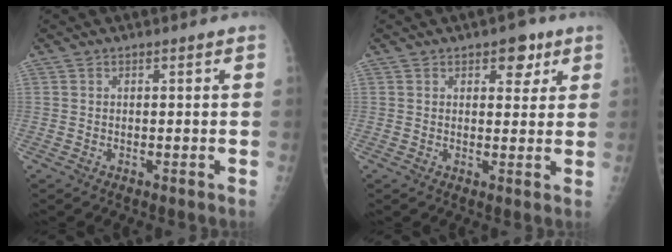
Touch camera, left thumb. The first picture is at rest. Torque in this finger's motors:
{"motor_torque": [0.54, 0.50, 0.58, -0.06, 0.12]}